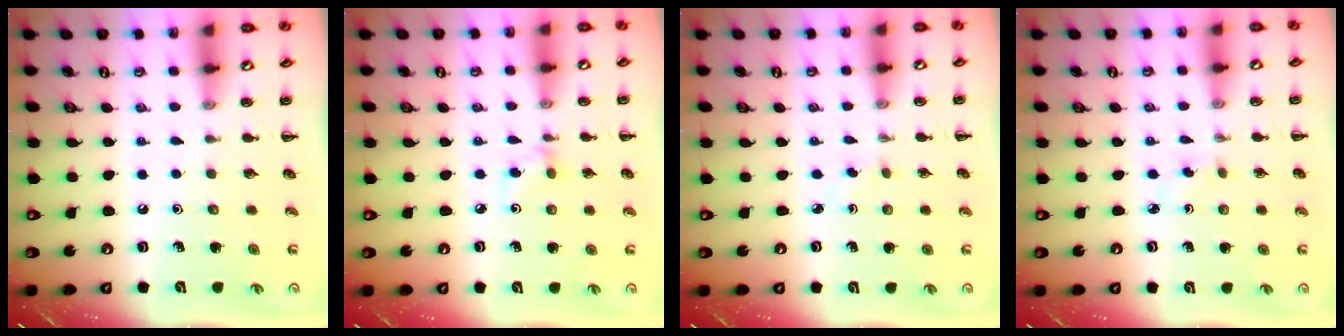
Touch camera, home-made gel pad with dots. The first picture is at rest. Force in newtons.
{"total": 4.0, "press": 3.7, "slide": 1.4}
{"total": 0.9, "press": 0.7, "slide": 0.5}
{"total": 2.3, "press": 2.1, "slide": 0.9}